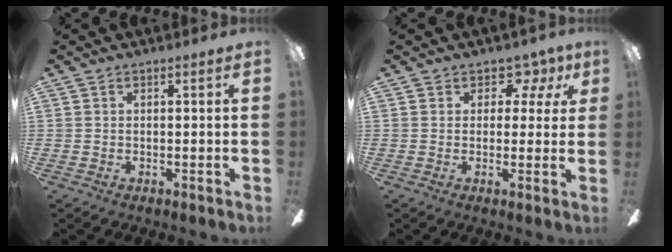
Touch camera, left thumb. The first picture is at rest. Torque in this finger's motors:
{"motor_torque": [0.07, 0.15, 0.06, 0.01, 0.00]}